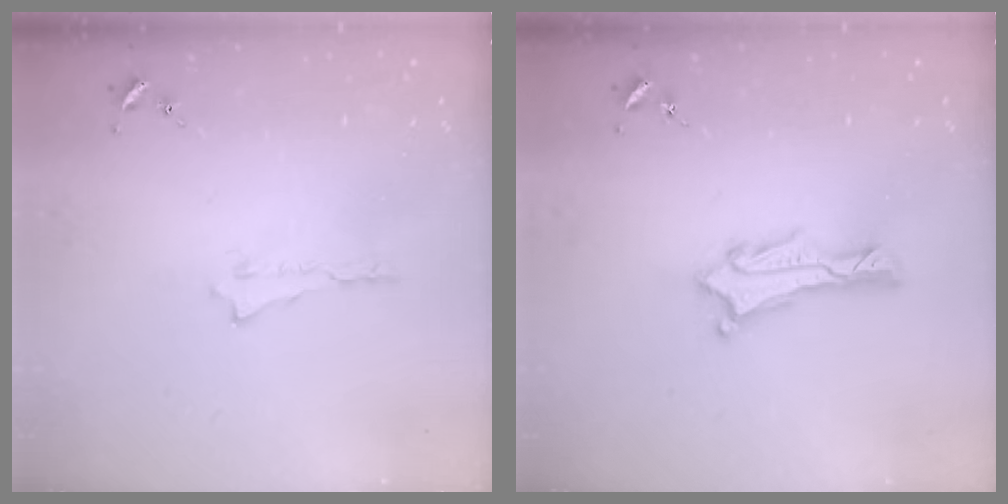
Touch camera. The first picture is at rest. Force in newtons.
{"total": 1.3, "press": 1.2, "slide": 0.1}